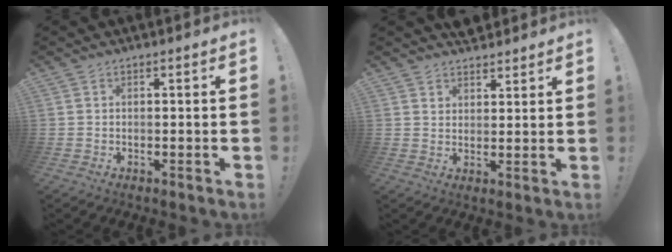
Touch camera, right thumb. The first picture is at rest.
{"total": 4.4, "force": [3.8, 2.2, 0.1], "torque": [0.005, -0.025, 0.070]}